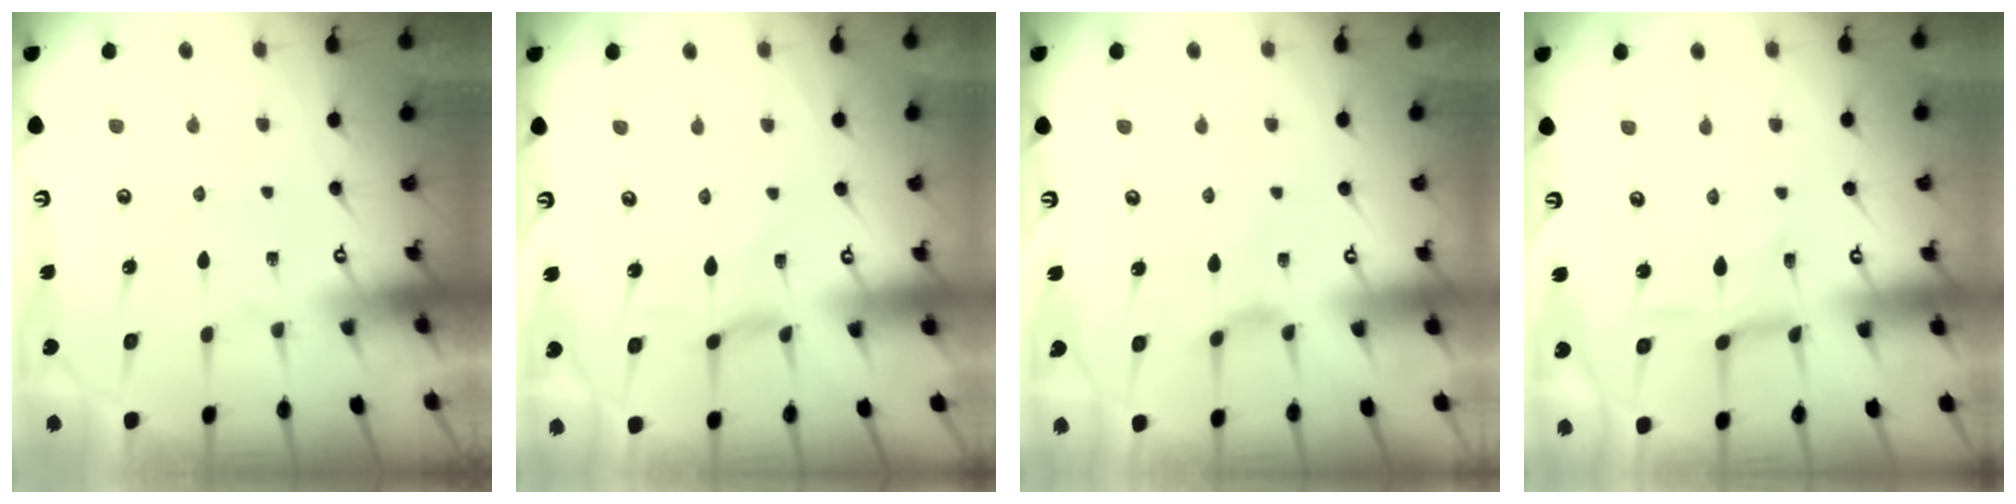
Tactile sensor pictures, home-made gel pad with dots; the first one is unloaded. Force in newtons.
{"total": 1.0, "press": 1.0, "slide": 0.2}
{"total": 2.7, "press": 2.6, "slide": 0.6}
{"total": 2.3, "press": 2.3, "slide": 0.2}